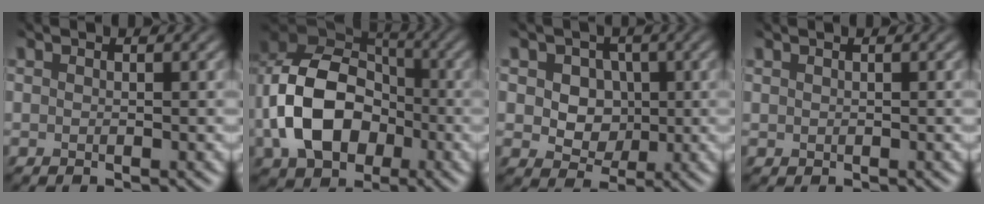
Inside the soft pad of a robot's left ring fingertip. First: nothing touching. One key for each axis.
{"total": 10.6, "fx": -3.2, "fy": 7.7, "fz": 6.4, "tx": -0.134, "ty": 0.000, "tz": -0.065}
{"total": 4.0, "fx": 0.0, "fy": 3.6, "fz": 1.8, "tx": -0.045, "ty": -0.013, "tz": 0.008}
{"total": 0.0}